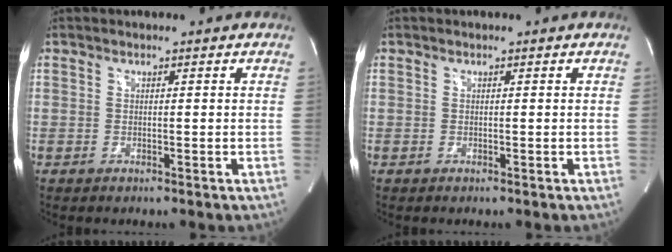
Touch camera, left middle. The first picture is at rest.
{"total": 0.0}